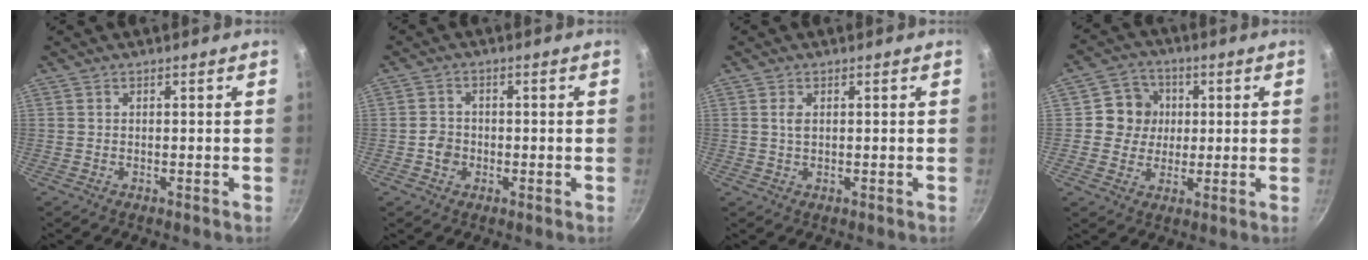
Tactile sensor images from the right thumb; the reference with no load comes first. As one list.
[{"total": 3.2, "force": [-0.9, 2.7, 1.3], "torque": [-0.012, 0.015, -0.020]}, {"total": 1.9, "force": [0.5, 1.1, 1.5], "torque": [-0.028, 0.000, 0.009]}, {"total": 7.6, "force": [1.0, 7.3, 2.1], "torque": [0.007, 0.007, 0.004]}]